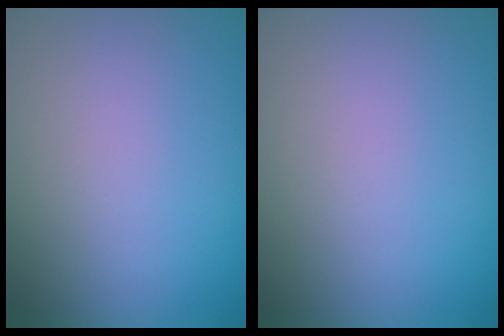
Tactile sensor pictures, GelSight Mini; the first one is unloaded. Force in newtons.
{"total": 0.0}